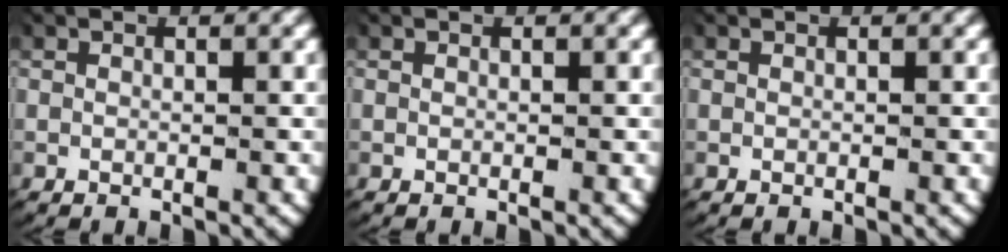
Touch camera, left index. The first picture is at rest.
{"total": 0.0}
{"total": 0.0}